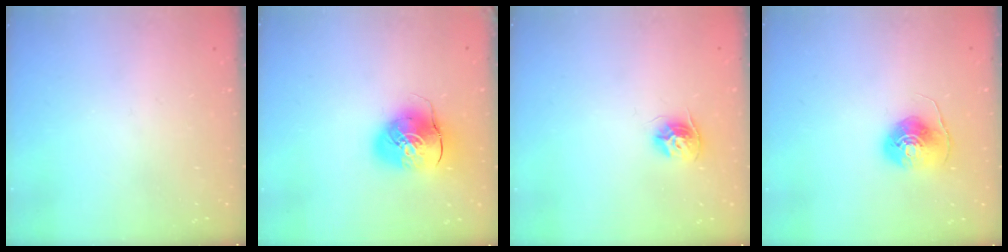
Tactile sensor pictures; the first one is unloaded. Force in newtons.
{"total": 10.8, "press": 10.6, "slide": 2.0}
{"total": 9.9, "press": 9.8, "slide": 0.9}
{"total": 8.5, "press": 8.4, "slide": 0.4}